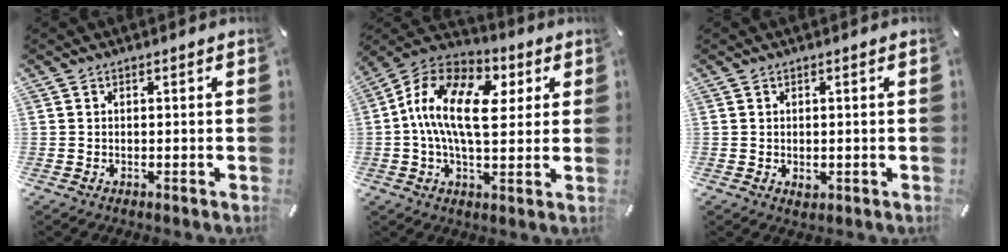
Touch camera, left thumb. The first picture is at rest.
{"total": 17.0, "force": [2.4, 9.5, 13.8], "torque": [-0.293, -0.003, 0.037]}
{"total": 1.2, "force": [-0.1, 1.0, 0.8], "torque": [-0.014, 0.002, -0.002]}